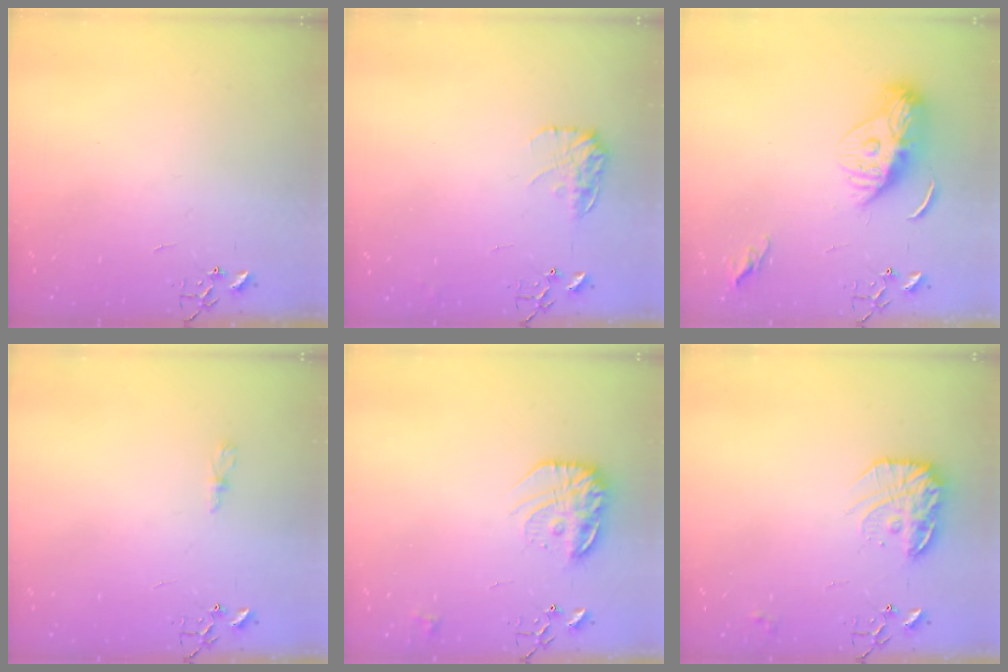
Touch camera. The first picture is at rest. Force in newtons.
{"total": 11.4, "press": 11.3, "slide": 0.4}
{"total": 11.6, "press": 11.6, "slide": 0.9}
{"total": 3.5, "press": 3.5, "slide": 0.5}
{"total": 15.4, "press": 15.3, "slide": 1.0}
{"total": 15.4, "press": 15.3, "slide": 0.8}